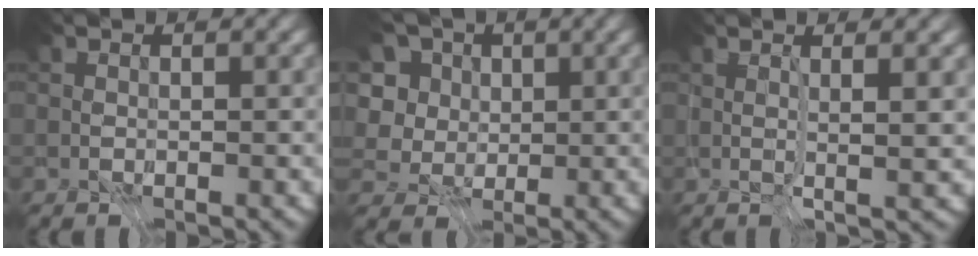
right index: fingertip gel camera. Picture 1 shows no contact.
{"total": 4.0, "force": [0.6, 3.3, 2.2], "torque": [-0.068, 0.007, -0.003]}
{"total": 2.2, "force": [0.5, -1.8, 1.1], "torque": [-0.013, -0.025, 0.033]}